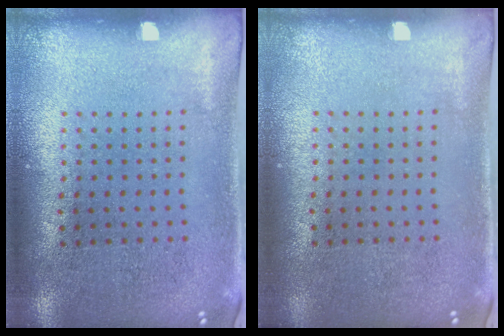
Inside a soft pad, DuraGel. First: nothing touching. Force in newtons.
{"total": 0.0}